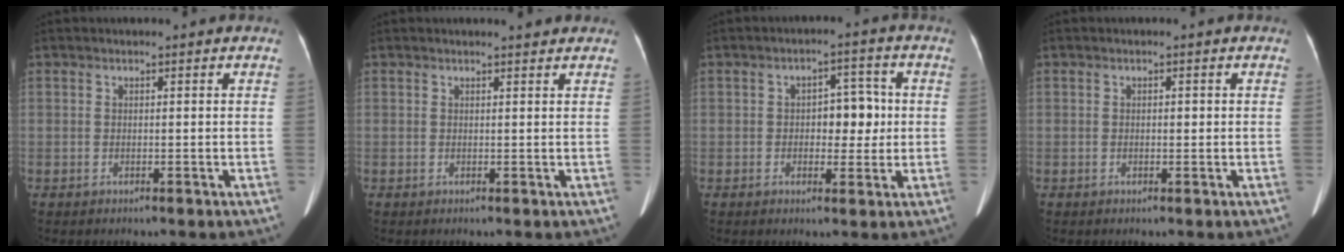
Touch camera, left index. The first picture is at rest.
{"total": 1.6, "force": [1.5, 0.0, 0.4], "torque": [-0.010, 0.000, 0.020]}
{"total": 5.4, "force": [0.1, 3.1, 4.5], "torque": [-0.057, 0.017, 0.005]}
{"total": 0.9, "force": [0.0, 0.5, 0.8], "torque": [-0.013, 0.001, 0.000]}